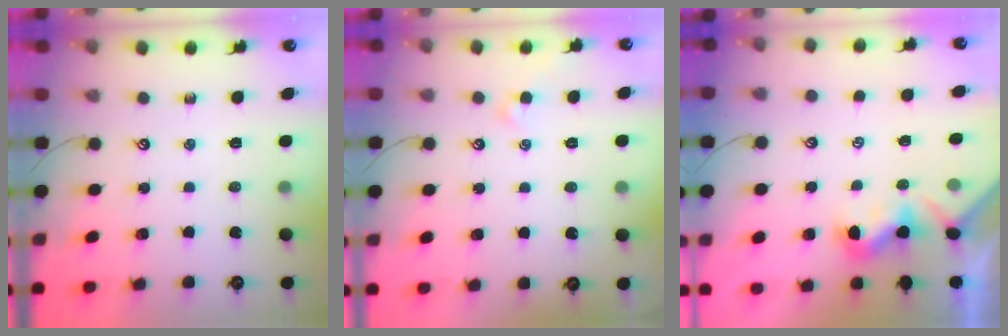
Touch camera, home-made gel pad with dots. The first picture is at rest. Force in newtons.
{"total": 1.6, "press": 1.5, "slide": 0.4}
{"total": 1.4, "press": 1.3, "slide": 0.5}